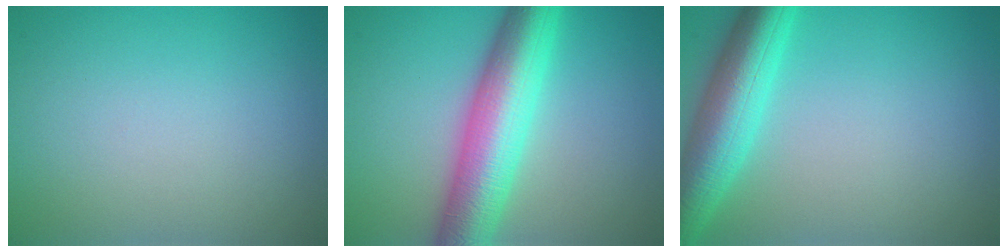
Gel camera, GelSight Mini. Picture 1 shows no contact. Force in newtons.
{"total": 8.8, "press": 8.8, "slide": 0.1}
{"total": 6.5, "press": 6.5, "slide": 0.2}